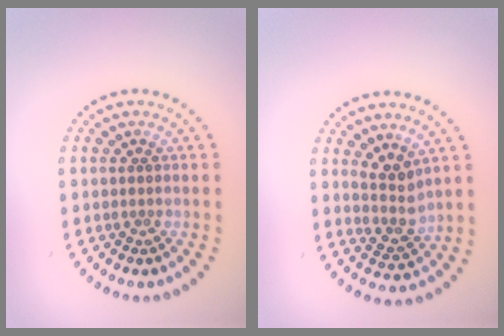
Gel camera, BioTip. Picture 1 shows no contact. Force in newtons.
{"total": 2.6, "press": 2.1, "slide": 1.6}